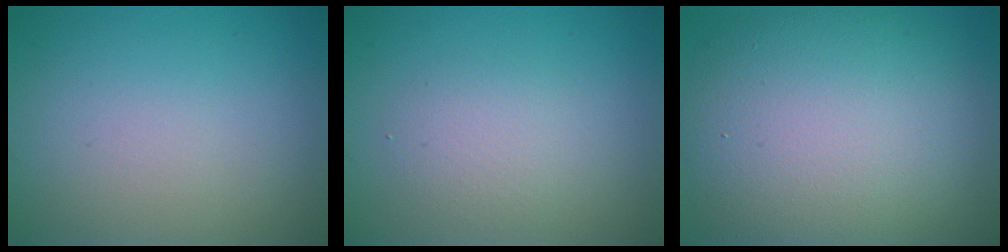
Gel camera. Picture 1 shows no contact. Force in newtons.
{"total": 2.1, "press": 2.1, "slide": 0.1}
{"total": 13.0, "press": 13.0, "slide": 1.0}